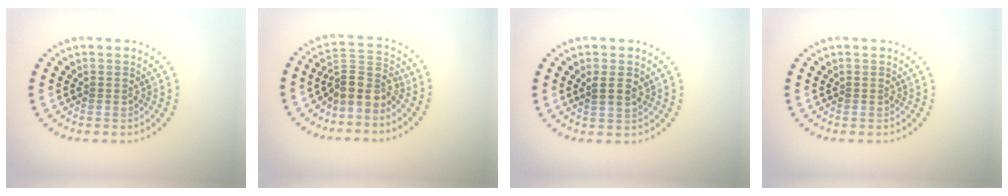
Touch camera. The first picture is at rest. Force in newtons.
{"total": 3.6, "press": 2.8, "slide": 2.3}
{"total": 1.4, "press": 1.2, "slide": 0.7}
{"total": 0.0}